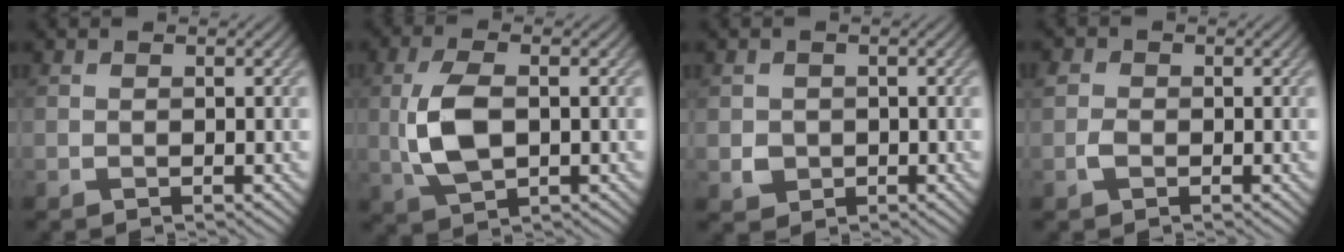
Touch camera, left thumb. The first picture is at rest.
{"total": 7.0, "force": [0.1, 3.6, 6.0], "torque": [-0.149, 0.004, 0.000]}
{"total": 2.2, "force": [-0.2, 2.1, 0.6], "torque": [-0.013, -0.004, -0.006]}
{"total": 1.7, "force": [-0.5, 1.4, 0.8], "torque": [-0.020, 0.005, -0.017]}